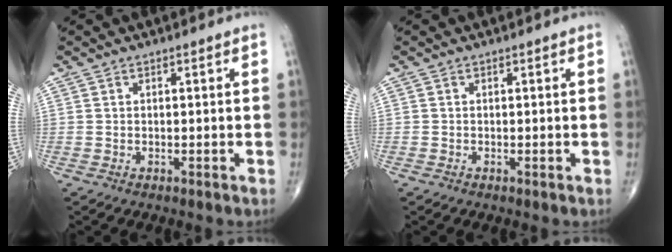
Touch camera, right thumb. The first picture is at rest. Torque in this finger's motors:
{"motor_torque": [0.11, -0.38, -0.12, -0.19, 0.00]}